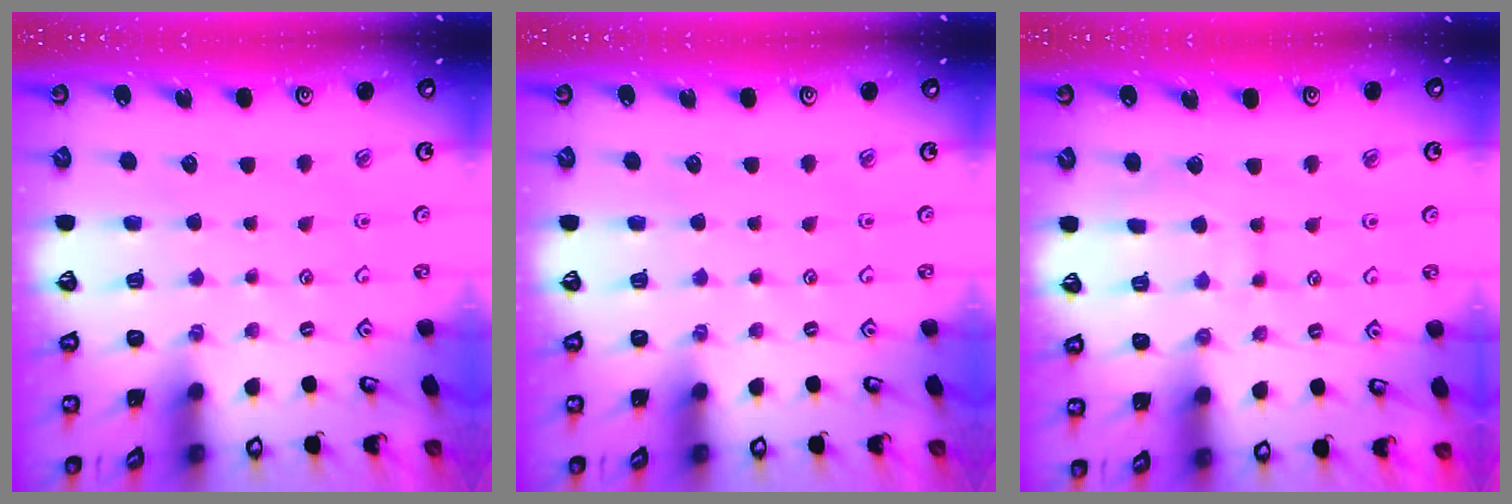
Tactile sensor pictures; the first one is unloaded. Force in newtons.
{"total": 0.0}
{"total": 6.8, "press": 6.7, "slide": 0.7}